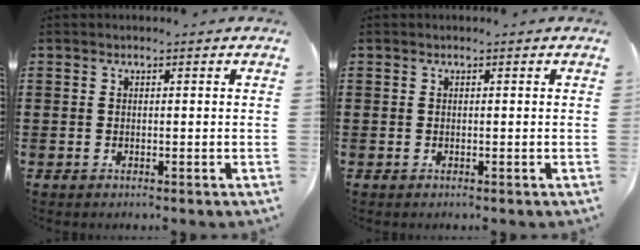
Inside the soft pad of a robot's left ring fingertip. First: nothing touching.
{"total": 0.0}